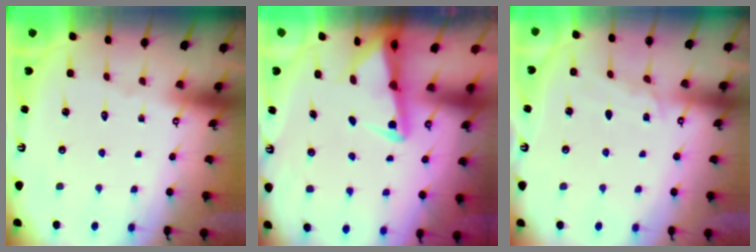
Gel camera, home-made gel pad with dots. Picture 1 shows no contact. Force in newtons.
{"total": 2.5, "press": 2.5, "slide": 0.4}
{"total": 6.2, "press": 6.2, "slide": 0.6}